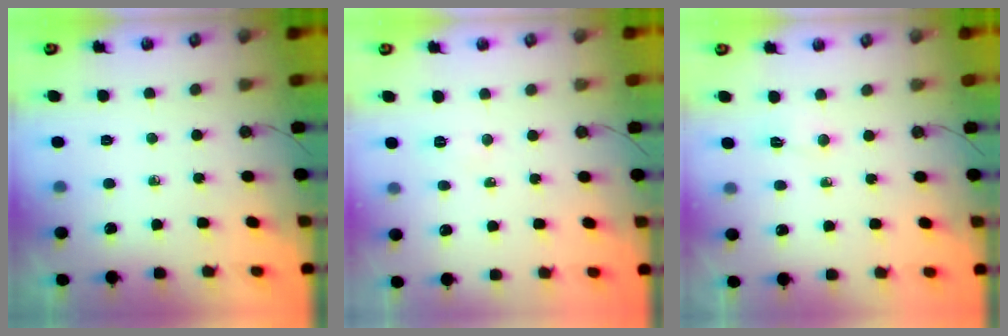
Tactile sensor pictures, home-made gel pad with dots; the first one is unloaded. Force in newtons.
{"total": 3.9, "press": 3.9, "slide": 0.2}
{"total": 2.8, "press": 2.7, "slide": 0.5}